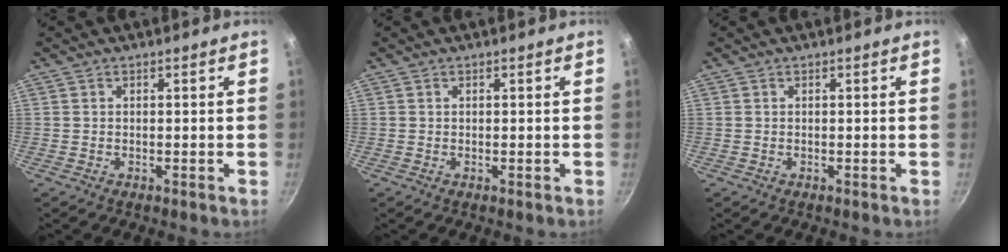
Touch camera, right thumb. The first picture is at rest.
{"total": 0.0}
{"total": 0.0}